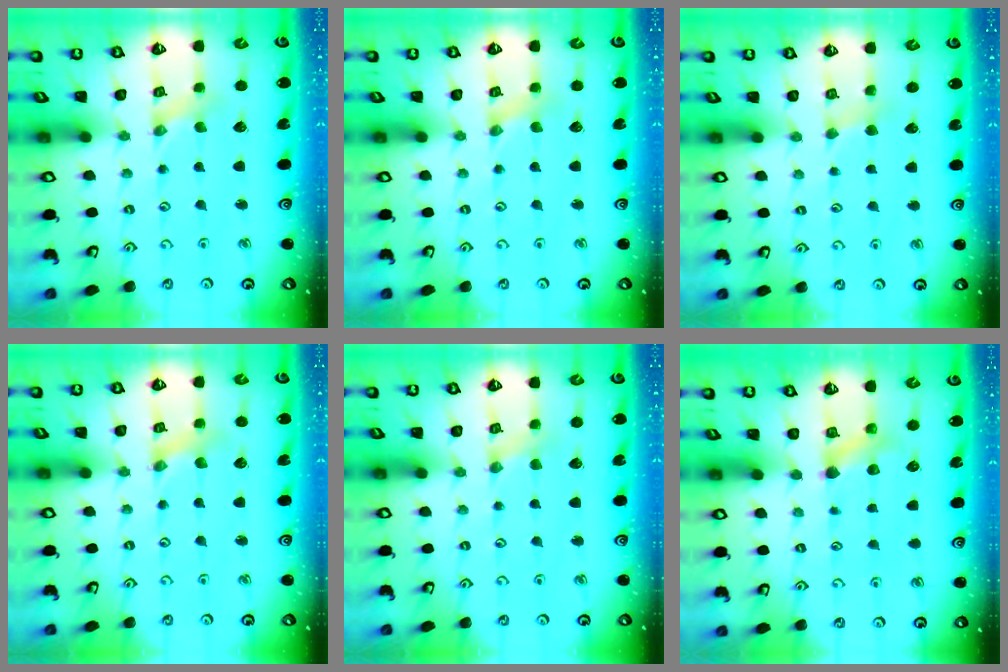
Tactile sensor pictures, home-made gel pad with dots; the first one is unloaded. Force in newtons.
{"total": 0.0}
{"total": 2.3, "press": 2.3, "slide": 0.3}
{"total": 1.5, "press": 1.5, "slide": 0.0}
{"total": 1.5, "press": 1.4, "slide": 0.2}
{"total": 4.6, "press": 4.5, "slide": 0.7}